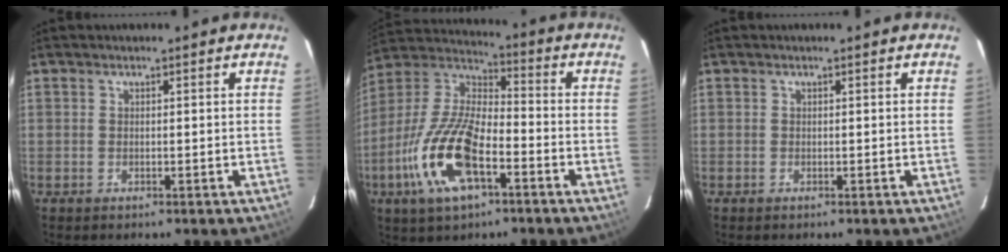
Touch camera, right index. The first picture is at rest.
{"total": 17.8, "force": [-7.4, 7.2, 14.4], "torque": [-0.308, -0.011, -0.147]}
{"total": 0.0}